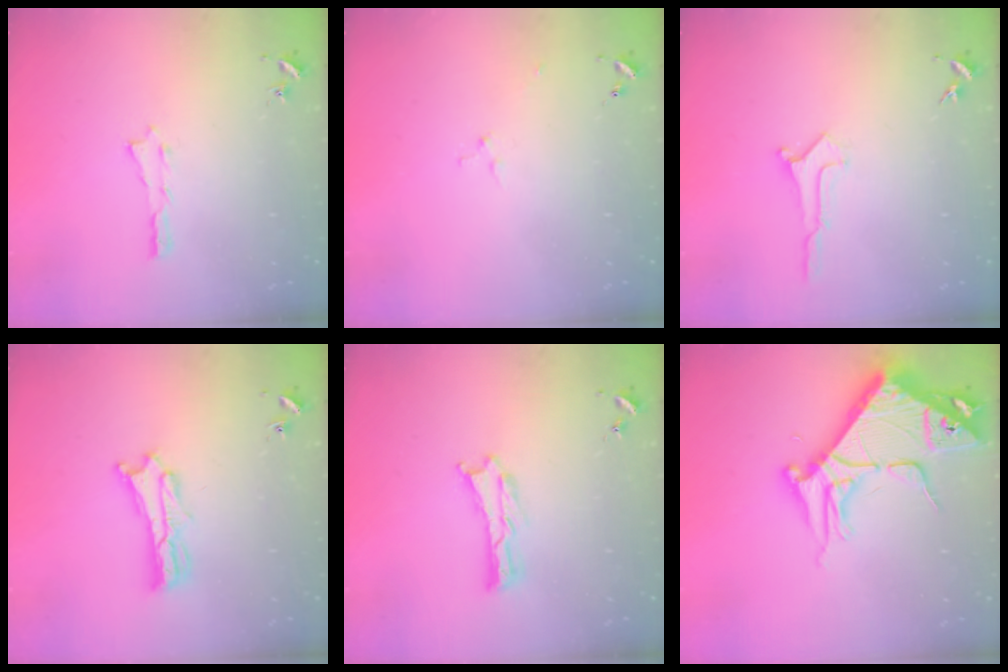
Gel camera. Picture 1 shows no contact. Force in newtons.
{"total": 2.9, "press": 2.9, "slide": 0.3}
{"total": 0.0}
{"total": 2.5, "press": 2.5, "slide": 0.1}
{"total": 0.0}
{"total": 9.0, "press": 8.9, "slide": 1.2}